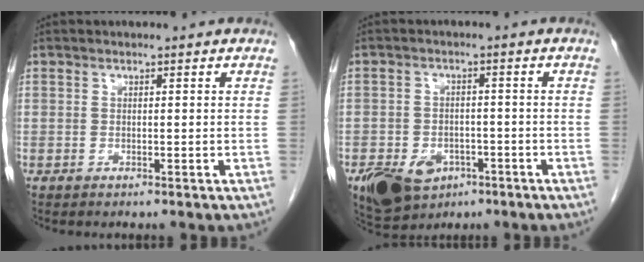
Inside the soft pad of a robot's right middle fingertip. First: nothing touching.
{"total": 10.8, "force": [-5.5, 7.6, 5.2], "torque": [-0.107, 0.006, -0.079]}